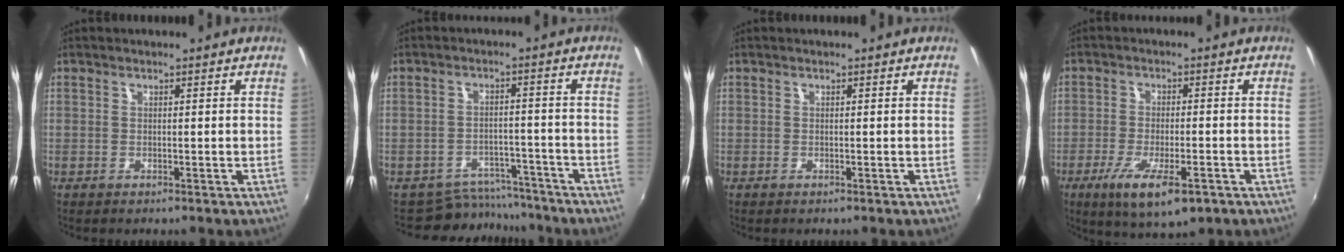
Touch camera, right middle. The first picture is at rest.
{"total": 7.5, "force": [-6.9, 2.8, -0.1], "torque": [-0.005, 0.021, -0.095]}
{"total": 0.0}
{"total": 10.2, "force": [-5.5, 2.6, 8.2], "torque": [-0.170, -0.037, -0.091]}